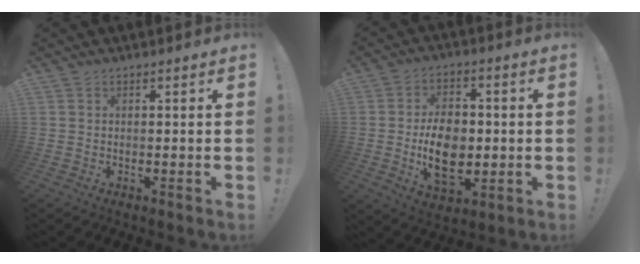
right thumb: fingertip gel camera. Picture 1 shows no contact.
{"total": 13.8, "force": [-1.2, 9.6, 9.8], "torque": [-0.165, 0.002, -0.022]}